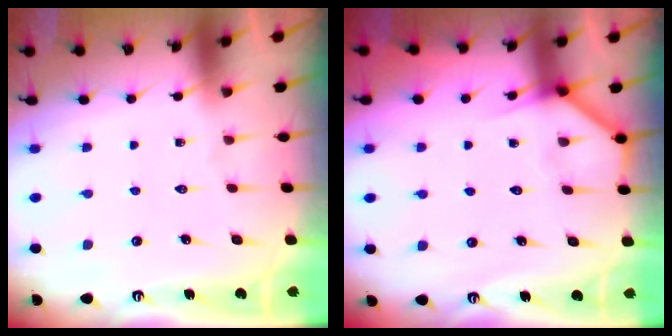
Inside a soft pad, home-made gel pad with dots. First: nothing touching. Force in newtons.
{"total": 4.3, "press": 4.2, "slide": 0.3}